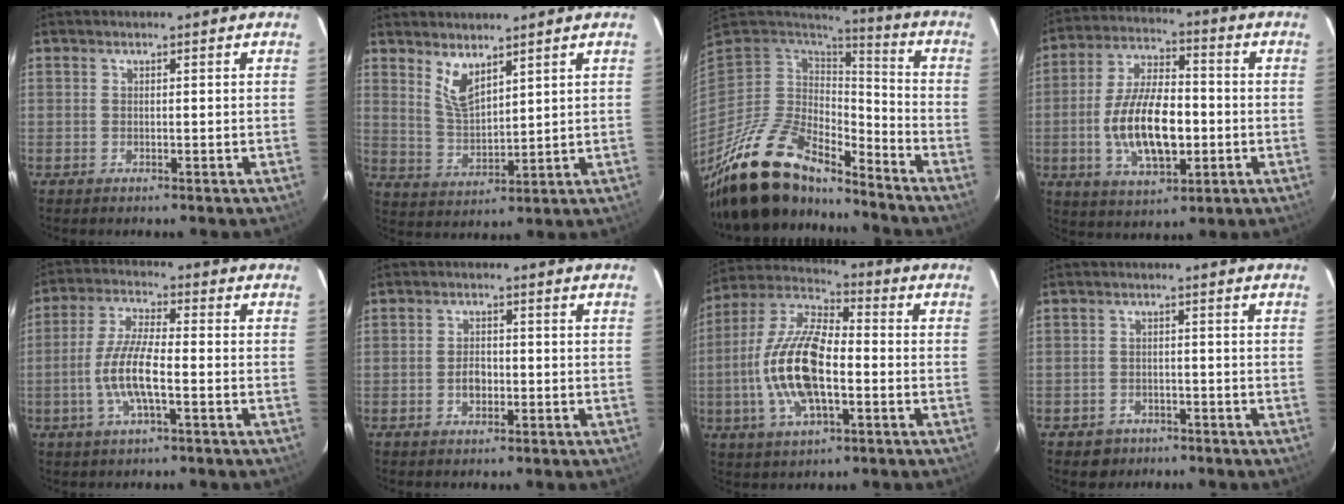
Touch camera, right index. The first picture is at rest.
{"total": 6.2, "force": [4.2, 2.2, 3.9], "torque": [-0.073, -0.008, 0.090]}
{"total": 21.3, "force": [-17.2, 7.1, 10.3], "torque": [-0.208, -0.025, -0.308]}
{"total": 15.3, "force": [-2.7, 7.1, 13.3], "torque": [-0.260, 0.002, -0.042]}
{"total": 9.1, "force": [-2.6, 2.0, 8.5], "torque": [-0.176, -0.001, -0.052]}
{"total": 3.0, "force": [-0.8, 2.1, 2.0], "torque": [-0.037, 0.005, -0.013]}
{"total": 16.8, "force": [-3.1, 7.1, 15.0], "torque": [-0.308, 0.004, -0.065]}
{"total": 4.2, "force": [-2.6, 3.2, 0.5], "torque": [-0.026, 0.011, -0.038]}